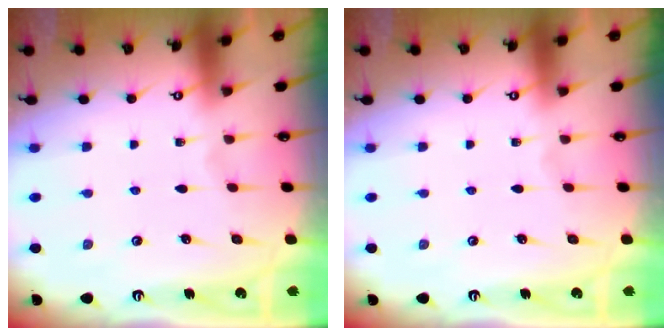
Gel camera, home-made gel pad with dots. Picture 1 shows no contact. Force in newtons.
{"total": 0.0}